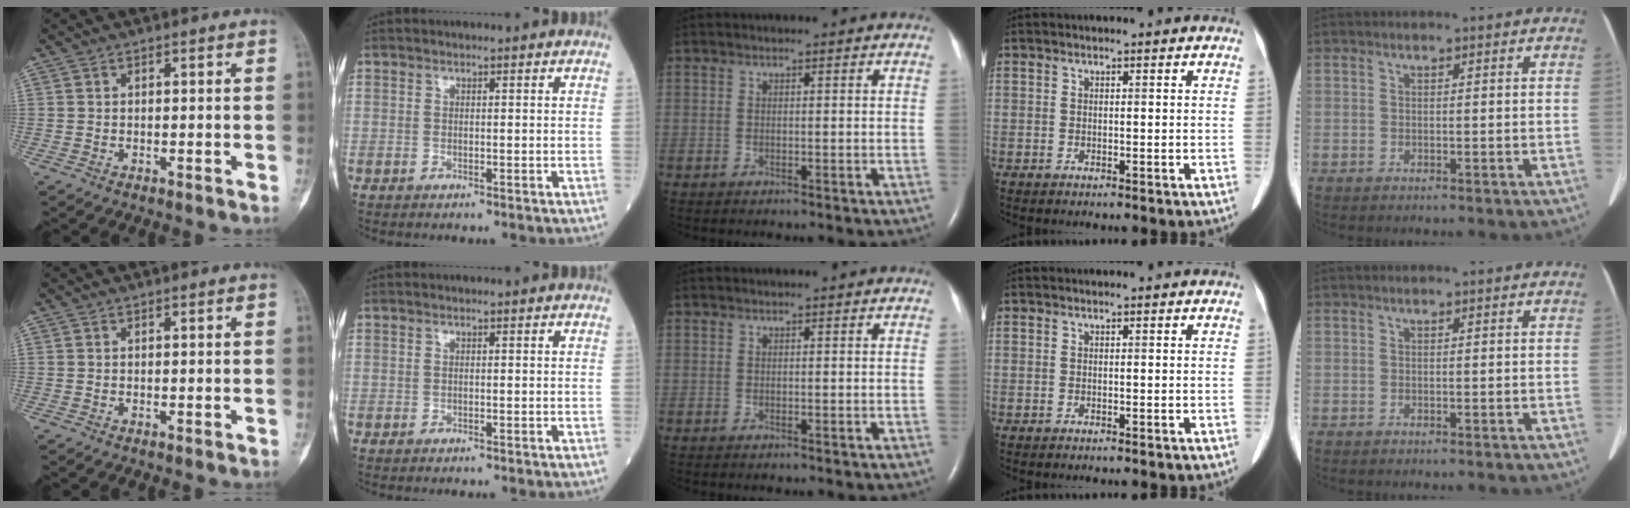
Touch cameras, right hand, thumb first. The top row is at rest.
{}